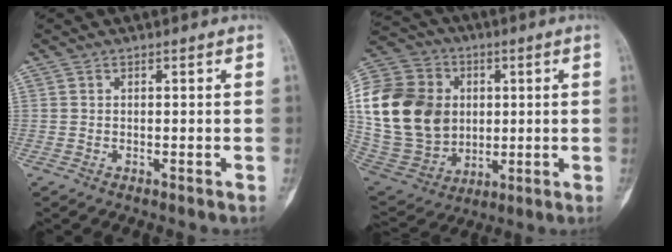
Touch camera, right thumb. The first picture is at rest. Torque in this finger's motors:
{"motor_torque": [-0.18, 1.40, 1.83, 0.10, 0.20]}